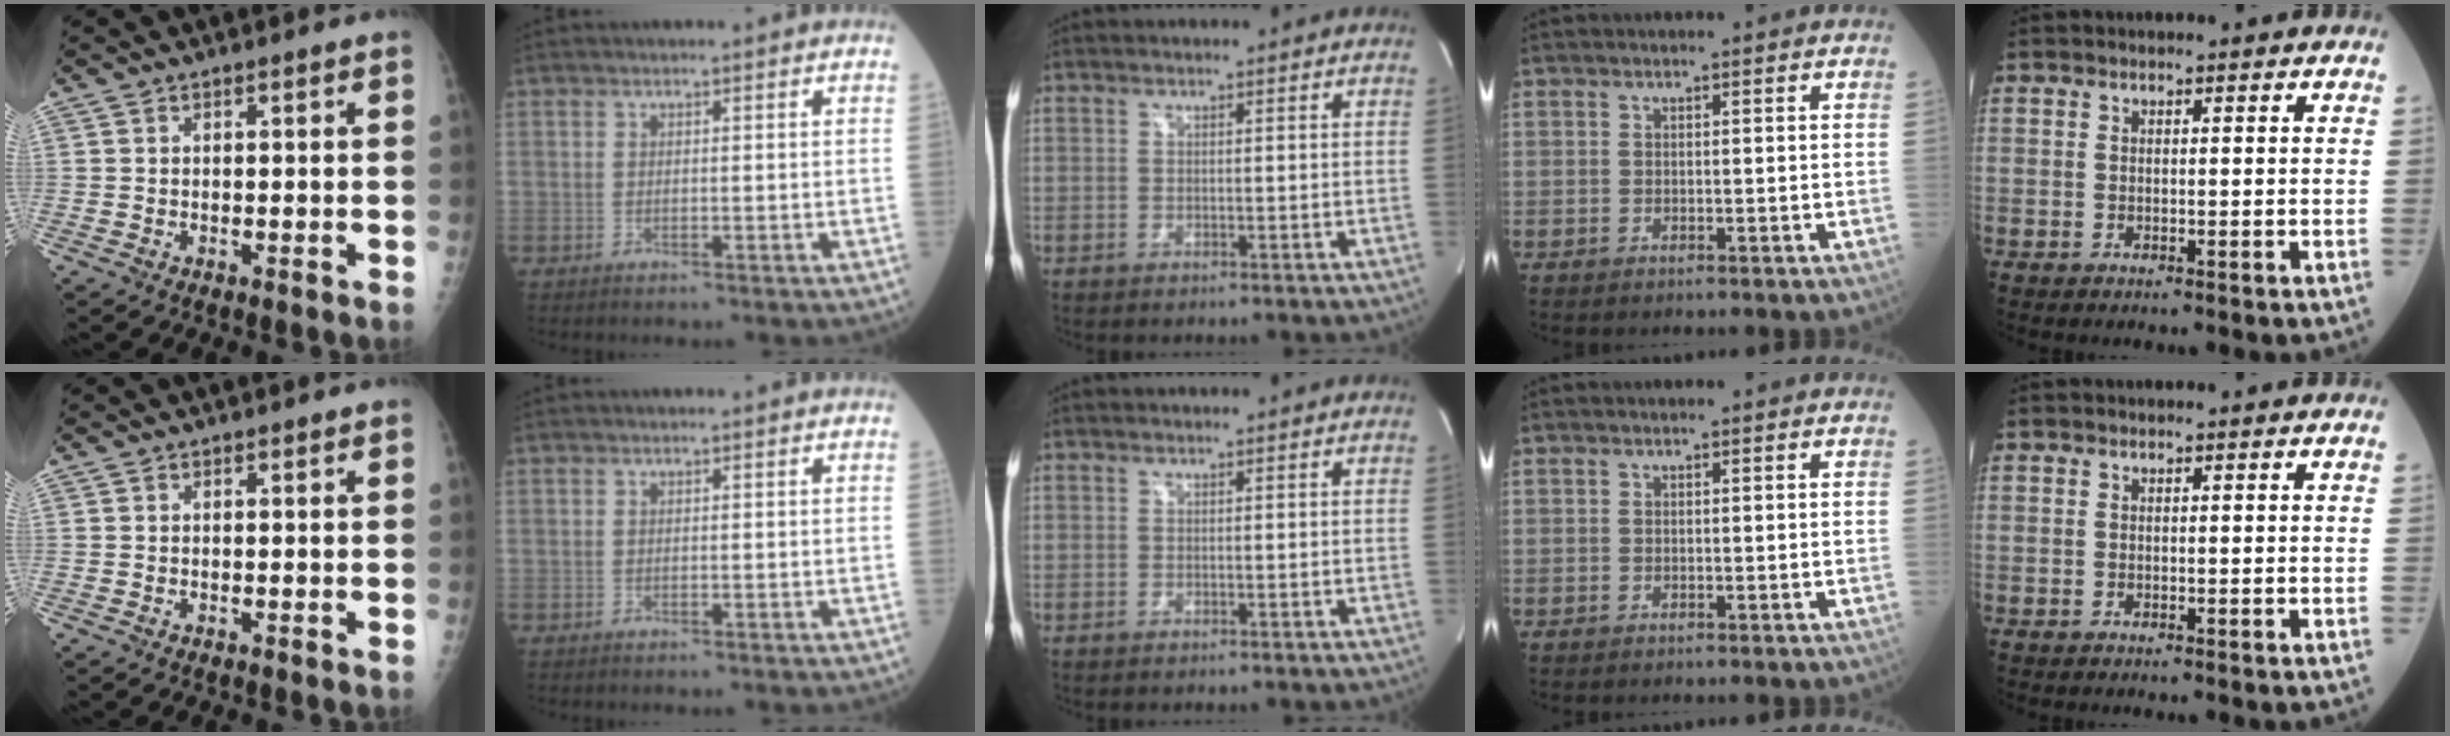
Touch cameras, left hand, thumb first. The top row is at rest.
{}